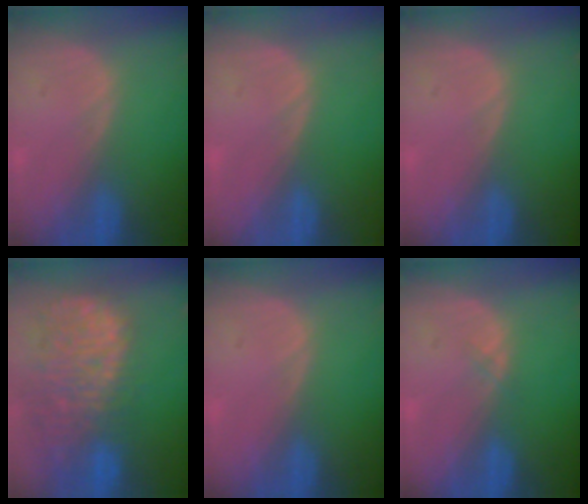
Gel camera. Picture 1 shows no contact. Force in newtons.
{"total": 0.0}
{"total": 0.0}
{"total": 14.4, "press": 11.8, "slide": 8.2}
{"total": 0.0}
{"total": 0.6, "press": 0.5, "slide": 0.2}